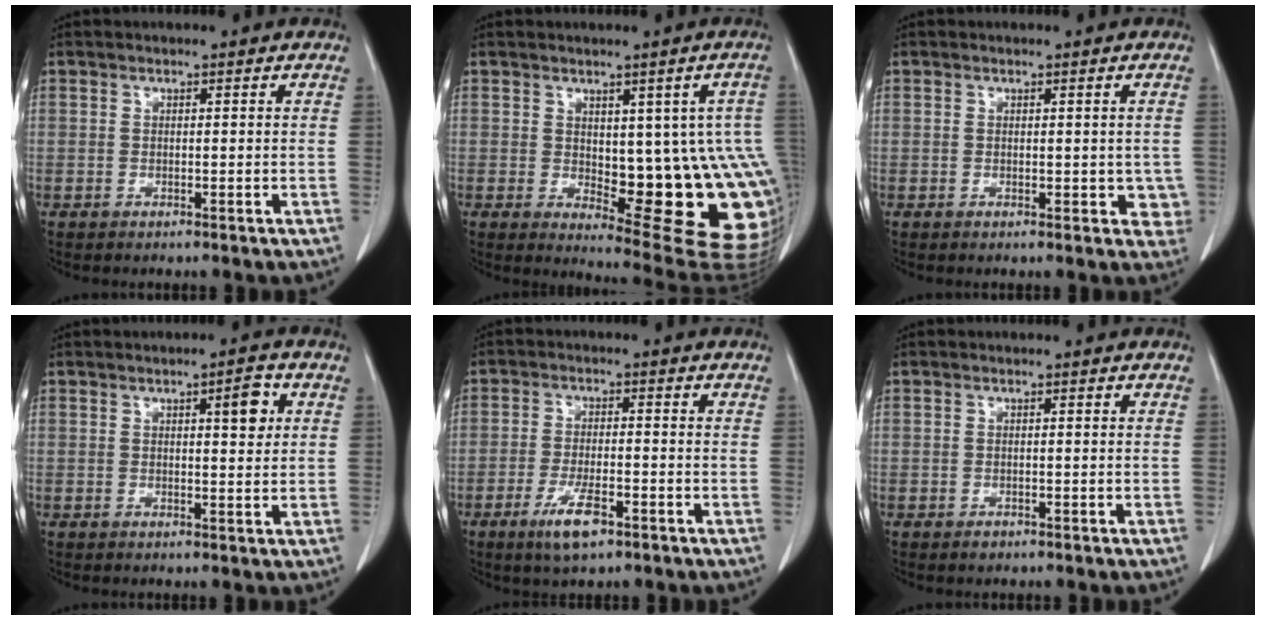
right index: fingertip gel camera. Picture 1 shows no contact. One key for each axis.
{"total": 16.1, "fx": -1.2, "fy": 5.8, "fz": 15.0, "tx": -0.125, "ty": 0.009, "tz": 0.006}
{"total": 3.1, "fx": 0.1, "fy": 2.1, "fz": 2.2, "tx": -0.001, "ty": -0.002, "tz": 0.003}
{"total": 4.0, "fx": 1.4, "fy": 0.9, "fz": 3.7, "tx": -0.052, "ty": 0.002, "tz": 0.020}
{"total": 6.1, "fx": -3.5, "fy": 1.5, "fz": 4.8, "tx": -0.093, "ty": -0.007, "tz": -0.058}
{"total": 0.8, "fx": -0.5, "fy": 0.5, "fz": 0.3, "tx": -0.004, "ty": 0.001, "tz": -0.006}